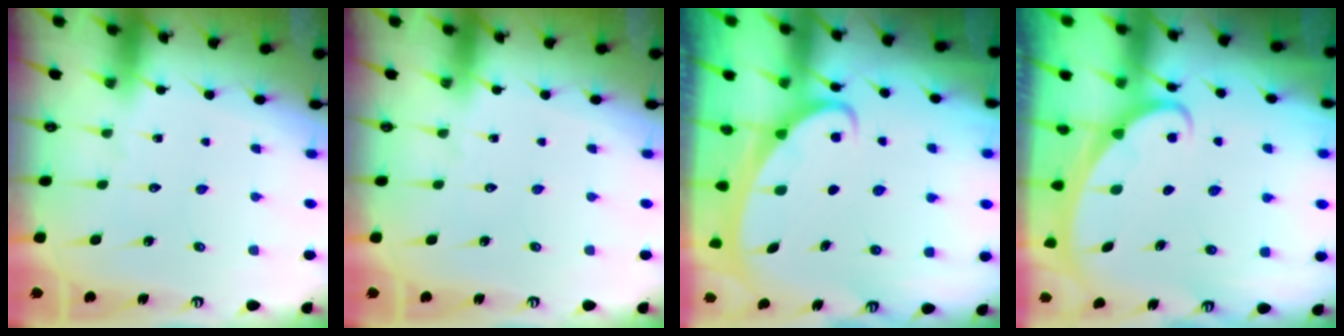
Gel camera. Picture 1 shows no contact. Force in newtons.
{"total": 0.0}
{"total": 2.3, "press": 2.2, "slide": 0.4}
{"total": 2.2, "press": 2.2, "slide": 0.2}